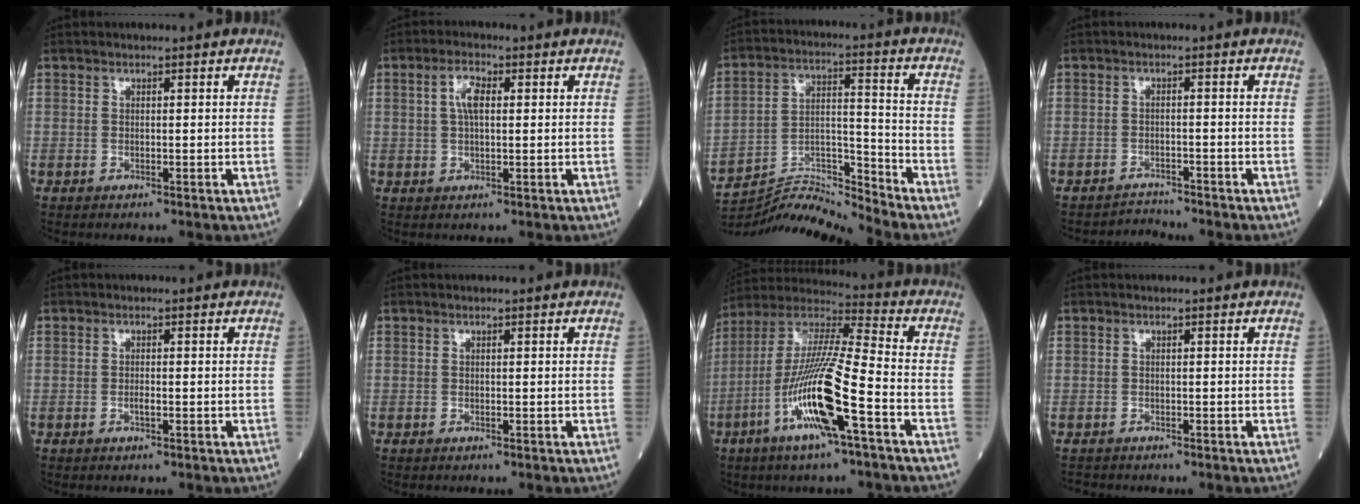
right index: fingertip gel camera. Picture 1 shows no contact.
{"total": 3.8, "force": [0.9, 1.3, 3.5], "torque": [-0.072, 0.011, 0.018]}
{"total": 11.0, "force": [-10.7, -2.8, 0.2], "torque": [-0.005, 0.036, -0.195]}
{"total": 2.4, "force": [-2.0, -0.3, -1.2], "torque": [0.027, -0.010, -0.032]}
{"total": 1.0, "force": [-0.4, 0.1, 0.9], "torque": [-0.020, 0.000, -0.008]}
{"total": 0.0}
{"total": 16.9, "force": [-6.3, 0.8, 15.7], "torque": [-0.322, -0.010, -0.123]}
{"total": 0.9, "force": [-0.8, 0.4, -0.4], "torque": [-0.006, -0.004, -0.014]}